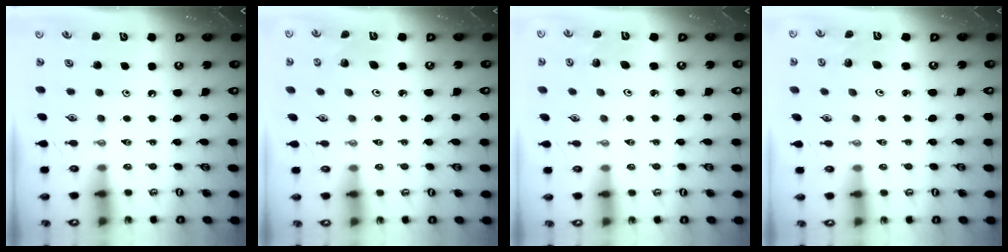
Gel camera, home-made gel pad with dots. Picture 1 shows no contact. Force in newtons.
{"total": 4.2, "press": 3.8, "slide": 1.9}
{"total": 2.1, "press": 2.1, "slide": 0.2}
{"total": 2.1, "press": 2.1, "slide": 0.2}